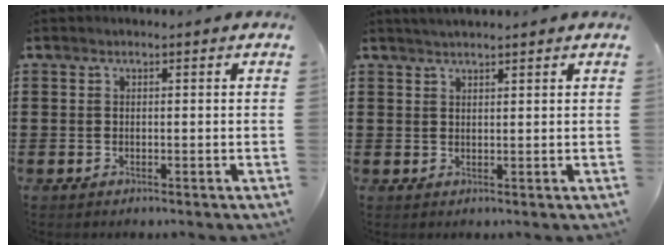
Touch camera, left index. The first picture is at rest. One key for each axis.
{"total": 1.4, "fx": 1.3, "fy": 0.0, "fz": 0.3, "tx": -0.008, "ty": 0.004, "tz": 0.025}